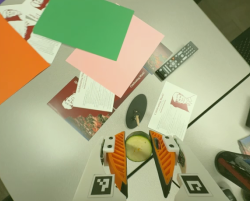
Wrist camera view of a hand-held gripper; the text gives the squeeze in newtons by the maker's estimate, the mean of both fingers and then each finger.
{"total": 10.0, "left": 10.2, "right": 9.7}